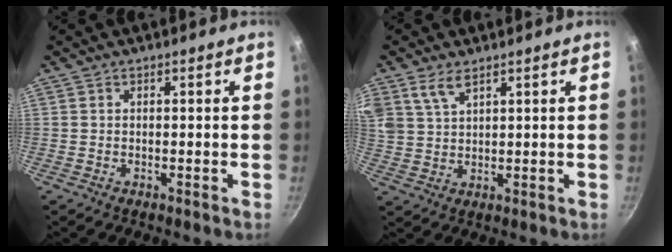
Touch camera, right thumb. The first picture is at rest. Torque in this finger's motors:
{"motor_torque": [-0.36, 2.18, 0.91, 0.37, 0.12]}